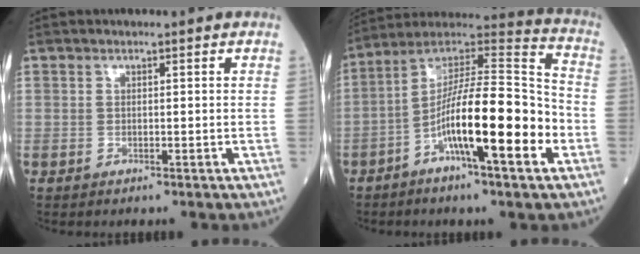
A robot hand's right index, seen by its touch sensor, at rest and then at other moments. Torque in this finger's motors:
{"motor_torque": [2.14, 0.00, 1.05, 0.21]}